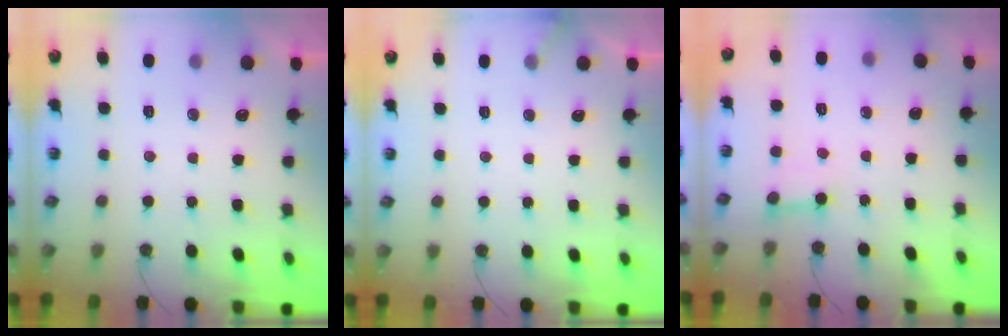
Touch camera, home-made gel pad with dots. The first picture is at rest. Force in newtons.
{"total": 2.5, "press": 2.5, "slide": 0.2}
{"total": 3.9, "press": 3.9, "slide": 0.3}